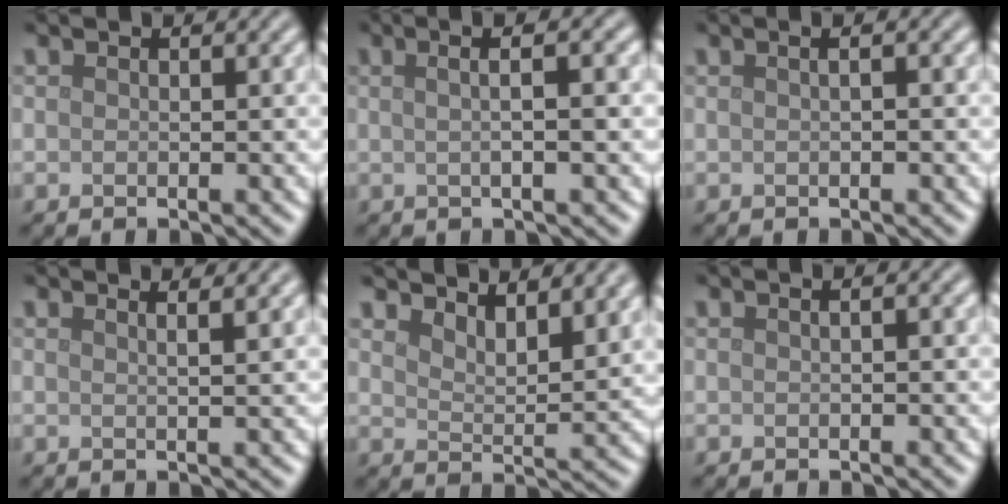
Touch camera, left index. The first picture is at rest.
{"total": 5.0, "force": [1.2, 1.9, 4.4], "torque": [-0.046, 0.019, -0.006]}
{"total": 1.9, "force": [0.6, 0.8, 1.6], "torque": [-0.007, 0.001, -0.008]}
{"total": 3.2, "force": [2.0, 1.4, 2.0], "torque": [-0.001, 0.022, -0.011]}
{"total": 5.2, "force": [4.4, 1.4, 2.3], "torque": [-0.039, 0.000, 0.066]}
{"total": 0.8, "force": [0.1, 0.2, 0.7], "torque": [-0.012, 0.002, -0.003]}